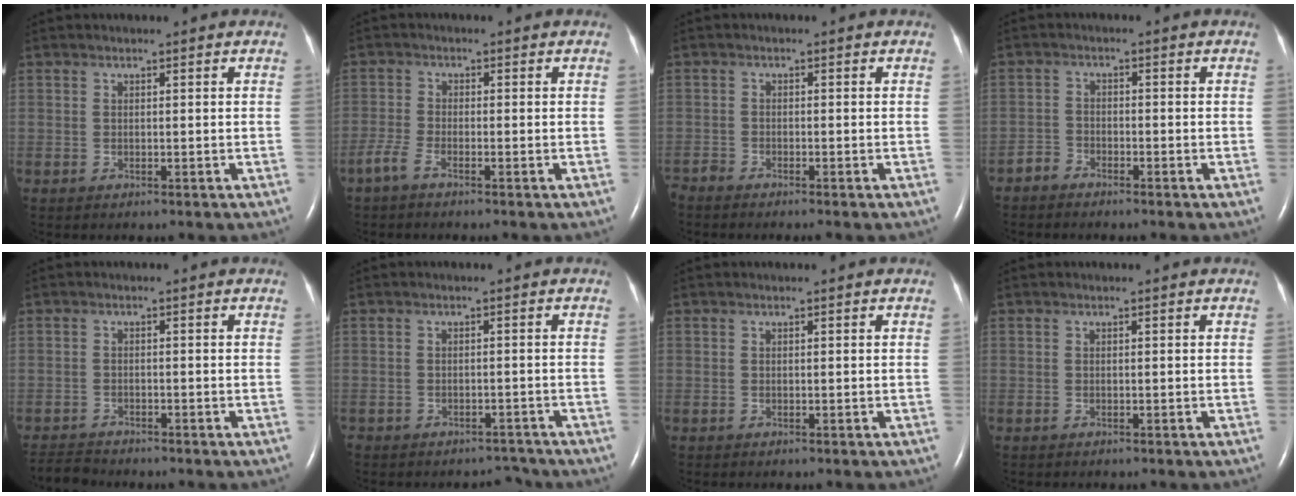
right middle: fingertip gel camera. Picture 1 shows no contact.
{"total": 2.5, "force": [-1.9, 0.4, 1.7], "torque": [-0.047, -0.004, -0.044]}
{"total": 2.2, "force": [-2.1, -0.4, 0.5], "torque": [-0.009, -0.006, -0.041]}
{"total": 2.0, "force": [-1.8, 0.8, -0.1], "torque": [-0.001, 0.001, -0.035]}
{"total": 2.8, "force": [-2.8, 0.2, -0.2], "torque": [0.001, -0.014, -0.050]}
{"total": 3.5, "force": [-3.2, 1.5, -0.3], "torque": [0.007, 0.005, -0.049]}
{"total": 0.0}
{"total": 0.0}